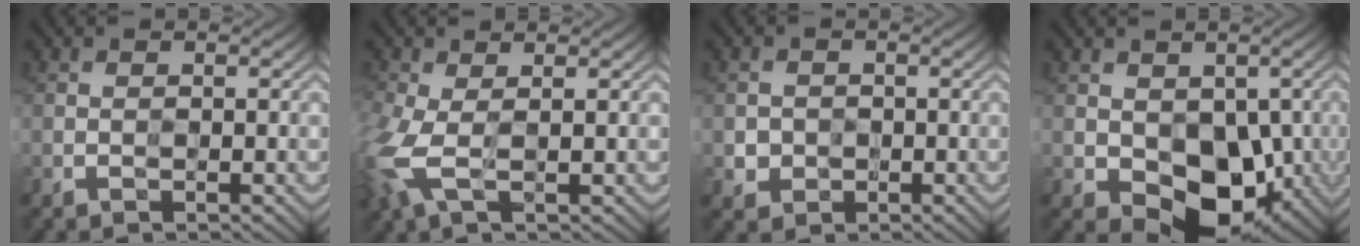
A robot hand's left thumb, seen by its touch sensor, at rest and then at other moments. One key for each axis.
{"total": 6.2, "fx": -0.3, "fy": 3.1, "fz": 5.4, "tx": -0.146, "ty": -0.009, "tz": -0.010}
{"total": 2.8, "fx": -0.7, "fy": 2.6, "fz": 0.6, "tx": -0.003, "ty": -0.013, "tz": -0.012}
{"total": 9.9, "fx": -1.9, "fy": 6.8, "fz": 7.0, "tx": -0.107, "ty": -0.025, "tz": -0.019}